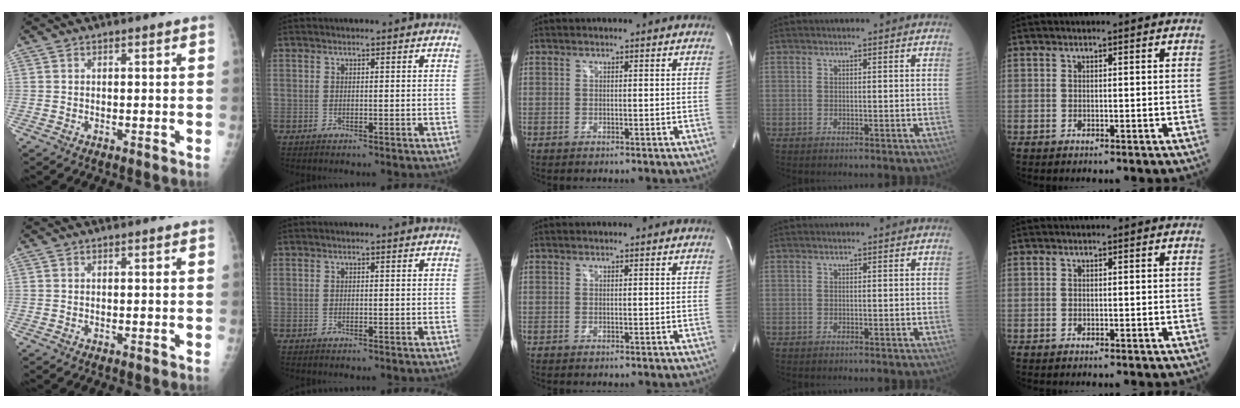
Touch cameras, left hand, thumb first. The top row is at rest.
{}